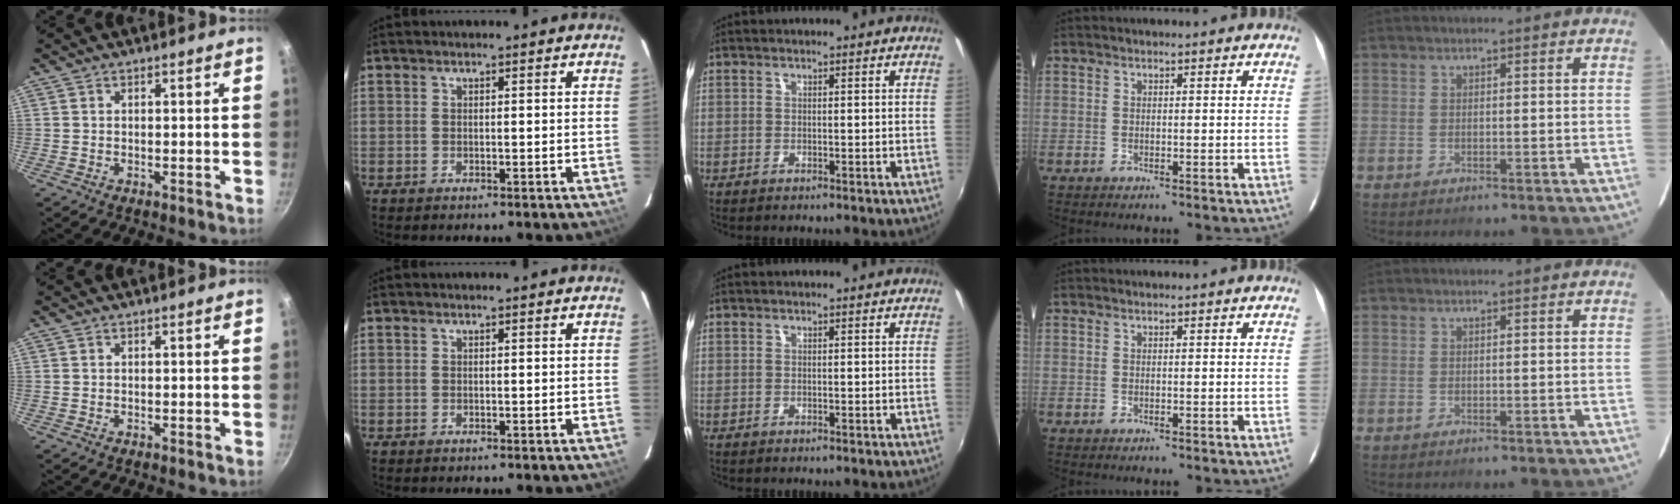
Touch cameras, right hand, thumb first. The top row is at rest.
{}